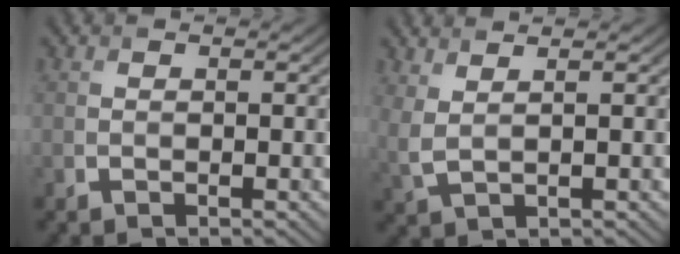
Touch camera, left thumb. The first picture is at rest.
{"total": 3.8, "force": [2.5, 1.2, 2.6], "torque": [-0.062, 0.008, 0.042]}